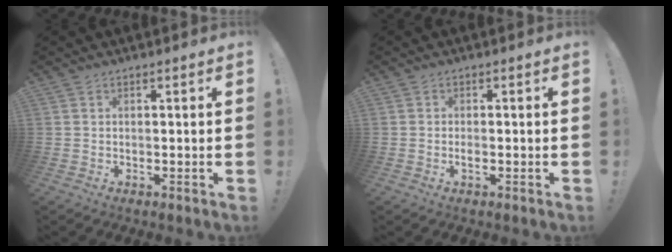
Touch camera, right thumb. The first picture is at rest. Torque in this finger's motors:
{"motor_torque": [0.20, 0.25, 0.52, -0.16, 0.00]}